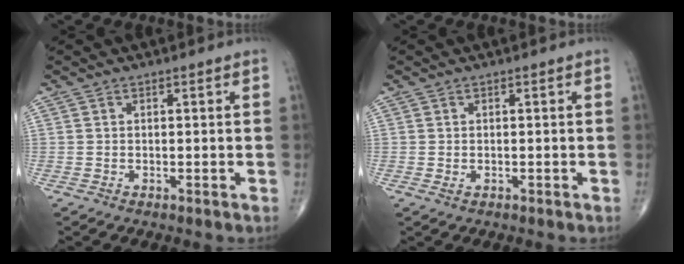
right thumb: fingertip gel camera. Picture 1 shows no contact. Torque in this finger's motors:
{"motor_torque": [-0.18, -0.12, -0.07, 0.20, -0.02]}